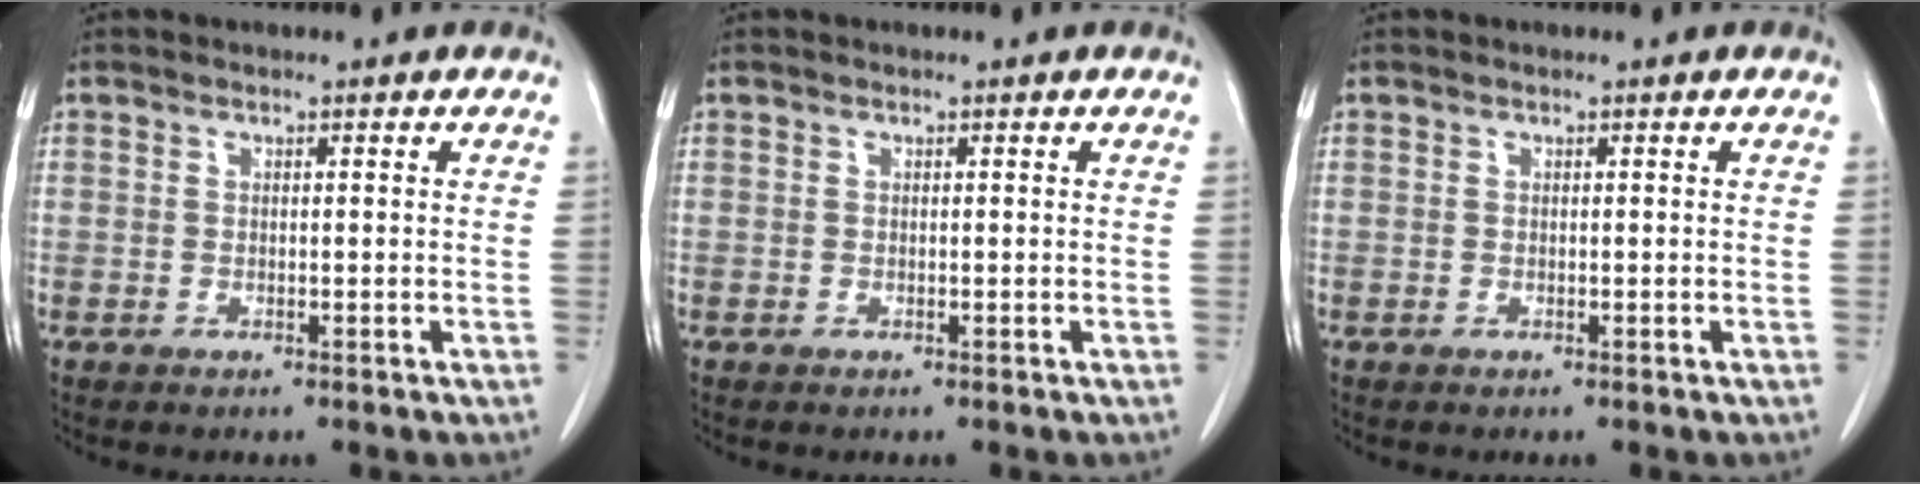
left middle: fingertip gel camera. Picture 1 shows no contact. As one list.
[{"total": 0.0}, {"total": 0.0}]